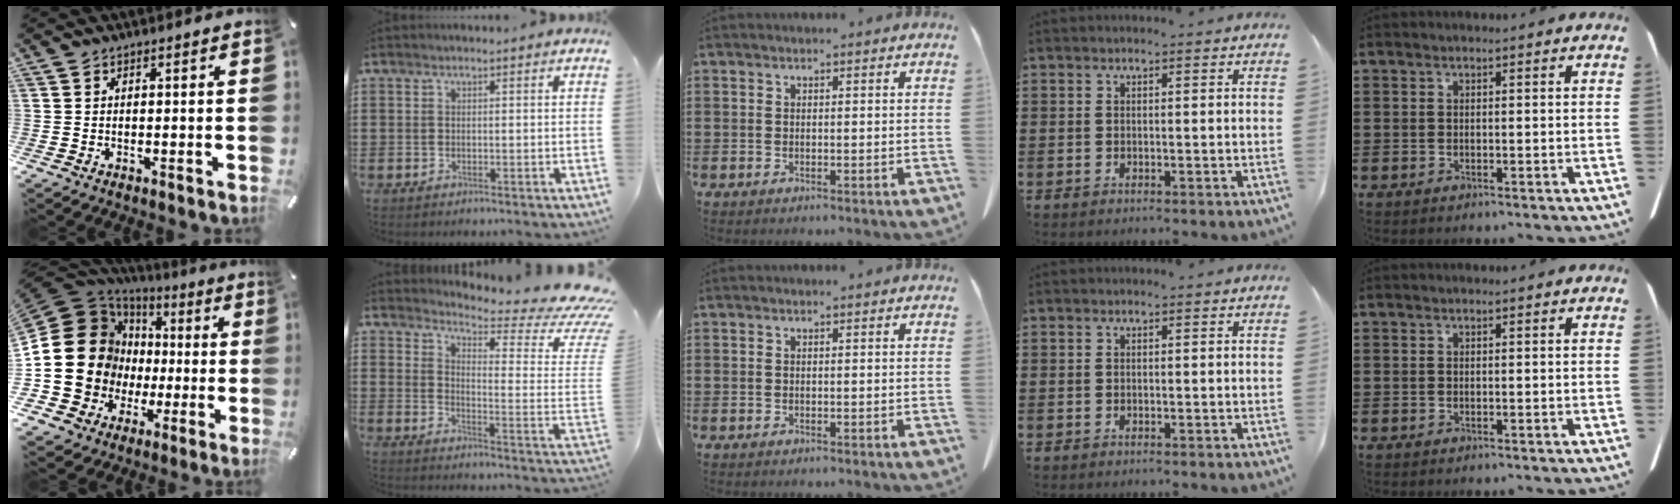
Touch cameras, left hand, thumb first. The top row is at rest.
{"thumb": {"total": 20.7, "force": [-0.1, 18.5, 9.2], "torque": [-0.190, -0.014, 0.025]}, "index": {"total": 5.2, "force": [4.5, -0.1, 2.6], "torque": [-0.058, -0.056, 0.070]}}